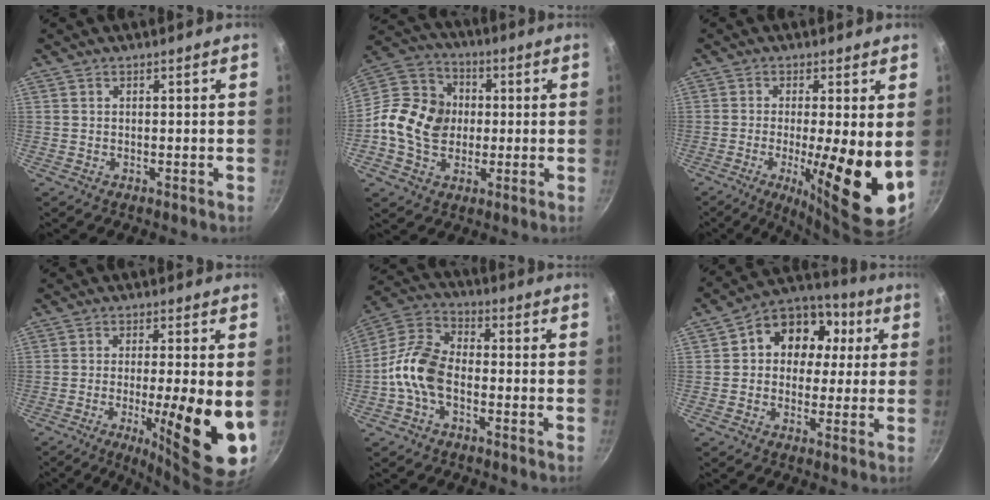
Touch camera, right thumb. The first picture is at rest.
{"total": 15.7, "force": [-0.7, 12.7, 9.2], "torque": [-0.149, 0.026, -0.027]}
{"total": 13.9, "force": [-1.7, 2.7, 13.5], "torque": [-0.206, -0.018, -0.024]}
{"total": 15.9, "force": [-3.1, 3.2, 15.2], "torque": [-0.214, -0.007, -0.044]}
{"total": 10.7, "force": [-3.0, 6.4, 8.0], "torque": [-0.150, 0.043, -0.077]}
{"total": 14.1, "force": [2.4, 11.5, 7.7], "torque": [-0.074, 0.027, 0.016]}